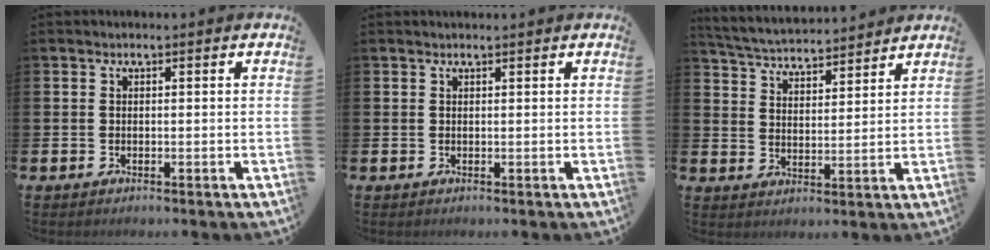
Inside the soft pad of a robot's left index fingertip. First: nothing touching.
{"total": 0.5, "force": [0.5, 0.0, 0.0], "torque": [0.011, -0.006, 0.008]}
{"total": 4.8, "force": [4.8, 0.5, 0.3], "torque": [-0.032, -0.033, 0.083]}